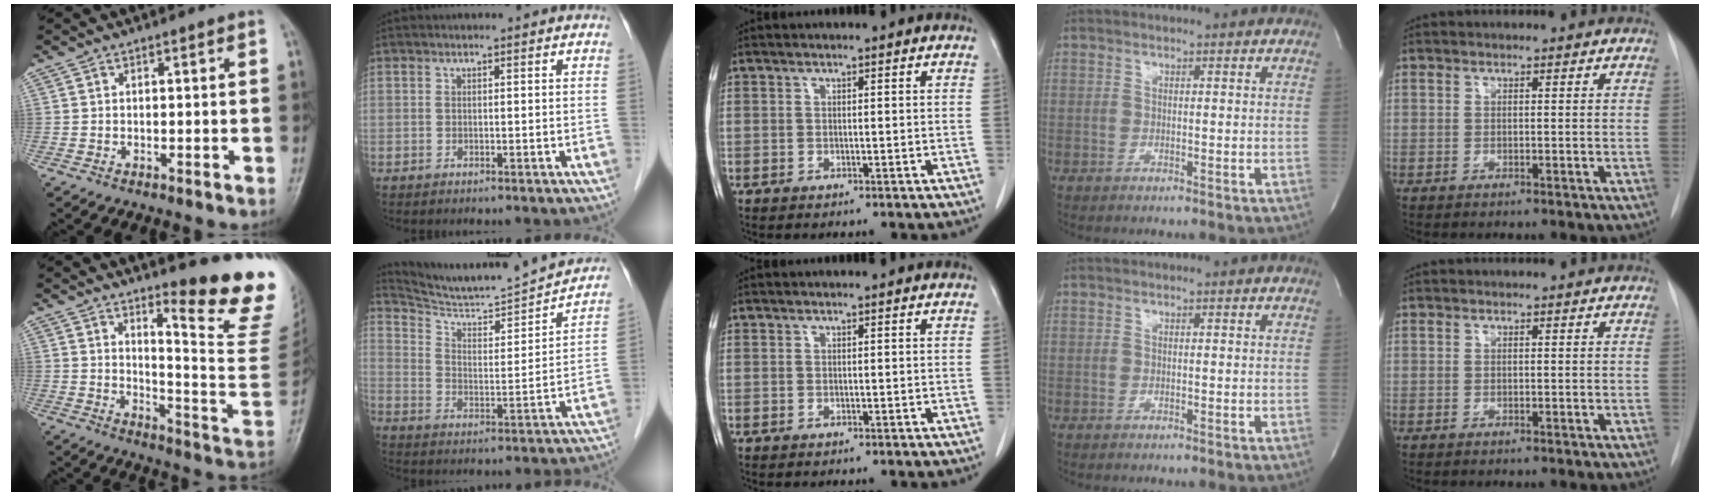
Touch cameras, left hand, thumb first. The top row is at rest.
{"thumb": {"total": 18.4, "force": [11.9, 2.3, 13.8], "torque": [-0.147, -0.112, 0.164]}, "index": {"total": 18.1, "force": [17.3, 0.2, 5.2], "torque": [-0.092, -0.037, 0.258]}}